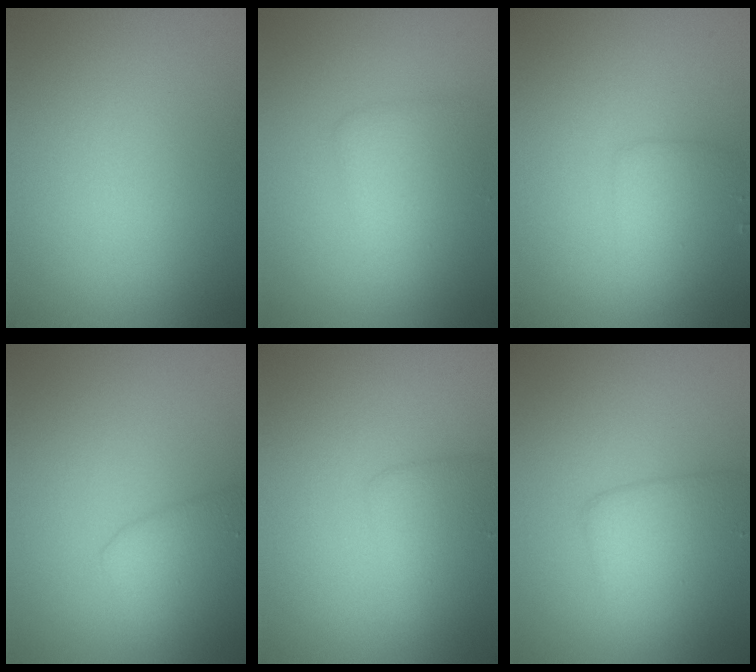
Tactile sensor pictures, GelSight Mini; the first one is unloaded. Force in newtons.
{"total": 3.0, "press": 3.0, "slide": 0.1}
{"total": 2.6, "press": 2.6, "slide": 0.0}
{"total": 3.7, "press": 3.7, "slide": 0.1}
{"total": 2.9, "press": 2.9, "slide": 0.0}
{"total": 4.3, "press": 4.3, "slide": 0.0}